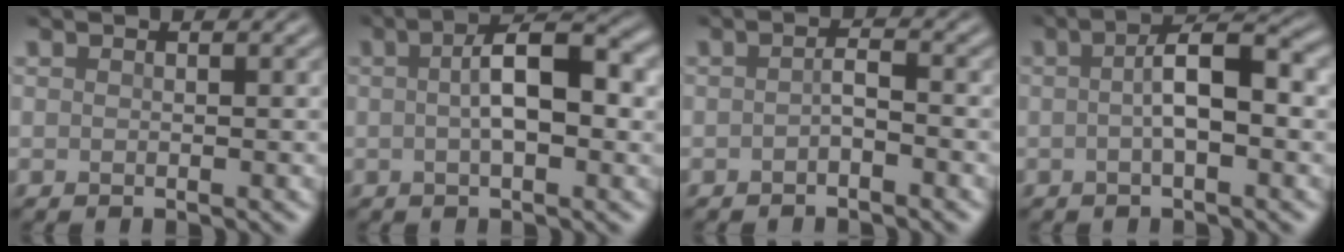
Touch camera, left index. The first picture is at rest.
{"total": 6.5, "force": [0.6, 2.4, 6.0], "torque": [-0.093, 0.009, 0.004]}
{"total": 1.3, "force": [-0.7, 0.4, 1.1], "torque": [-0.021, 0.003, -0.014]}
{"total": 5.0, "force": [0.0, 1.4, 4.8], "torque": [-0.084, 0.010, -0.003]}